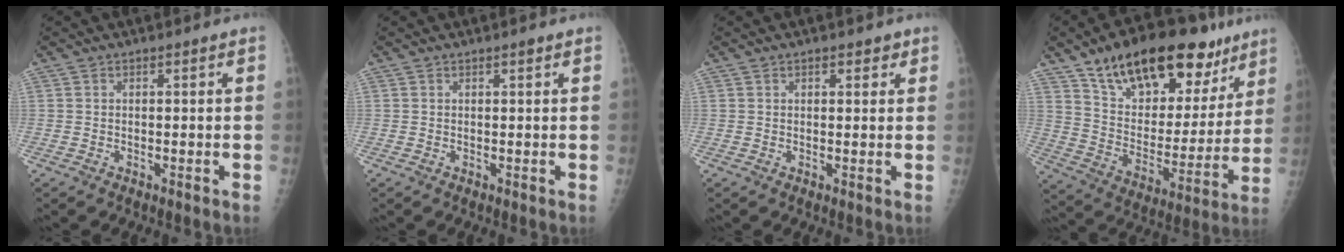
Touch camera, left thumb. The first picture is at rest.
{"total": 0.6, "force": [0.4, 0.1, 0.4], "torque": [-0.005, -0.002, 0.006]}
{"total": 2.0, "force": [1.3, 1.1, 1.1], "torque": [0.000, -0.004, 0.014]}
{"total": 27.4, "force": [17.0, 12.9, 17.1], "torque": [-0.227, -0.037, 0.272]}